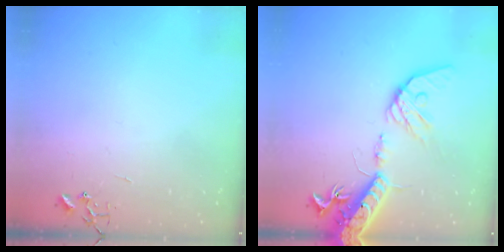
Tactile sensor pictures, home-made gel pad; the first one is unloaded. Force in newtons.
{"total": 18.0, "press": 17.7, "slide": 3.3}